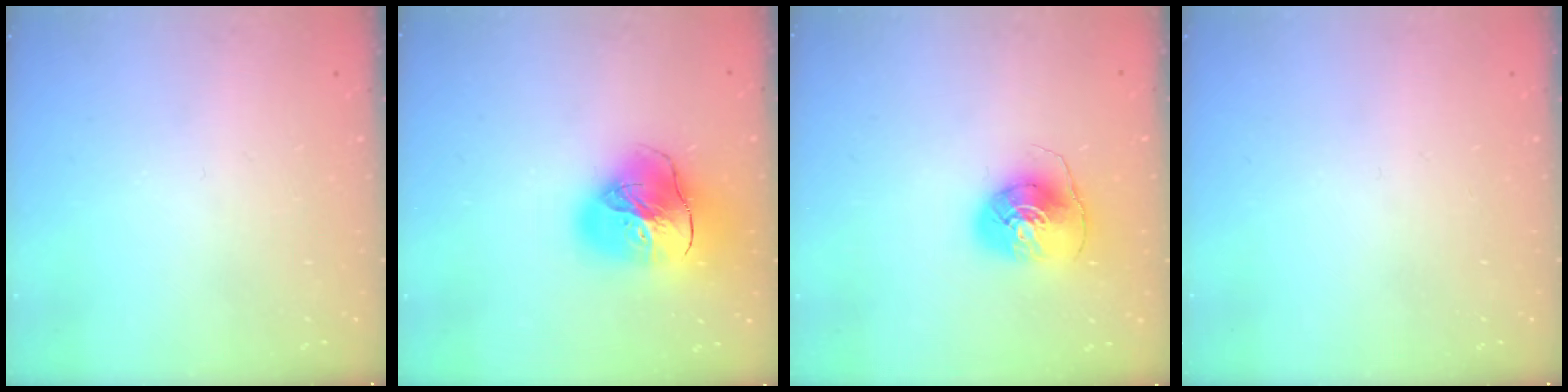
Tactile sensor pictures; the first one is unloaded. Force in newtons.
{"total": 20.3, "press": 20.2, "slide": 2.2}
{"total": 8.1, "press": 8.0, "slide": 1.2}
{"total": 0.0}